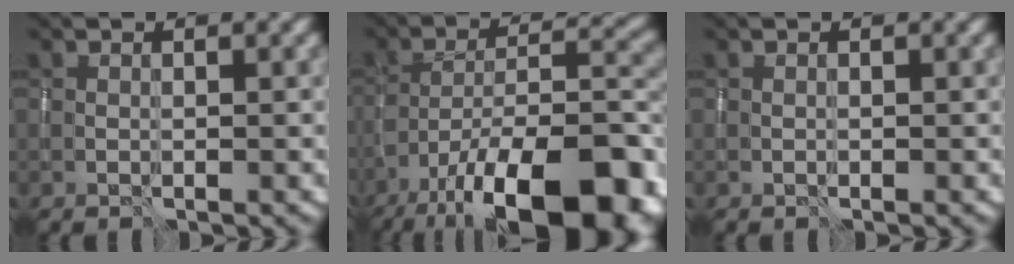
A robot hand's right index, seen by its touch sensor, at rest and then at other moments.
{"total": 18.0, "force": [-12.0, 6.6, 11.7], "torque": [-0.186, -0.013, -0.184]}
{"total": 0.0}